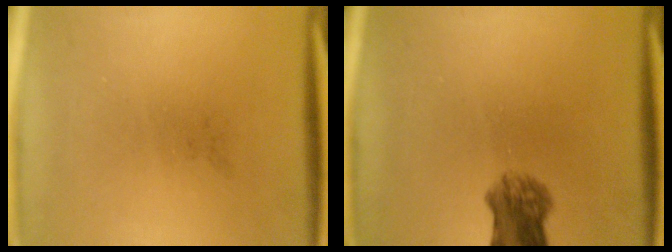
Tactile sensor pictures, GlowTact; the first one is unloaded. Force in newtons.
{"total": 5.1}